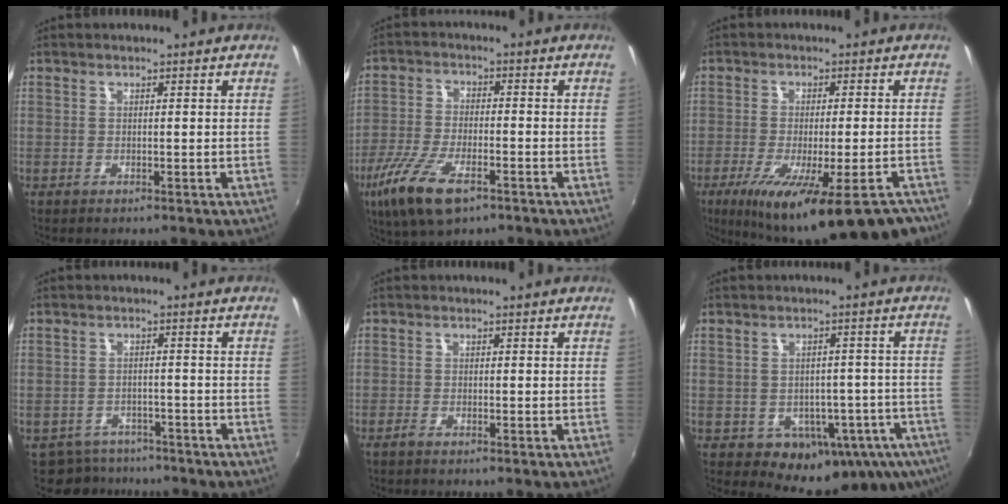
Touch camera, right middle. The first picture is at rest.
{"total": 11.7, "force": [-6.6, 4.3, 8.6], "torque": [-0.197, -0.028, -0.128]}
{"total": 18.5, "force": [-12.6, 3.7, 13.1], "torque": [-0.221, -0.062, -0.182]}
{"total": 5.9, "force": [-4.9, 3.3, 0.3], "torque": [-0.017, 0.006, -0.075]}
{"total": 1.3, "force": [-1.1, 0.1, 0.6], "torque": [-0.016, -0.004, -0.026]}
{"total": 13.1, "force": [-5.6, 9.4, 7.2], "torque": [-0.127, -0.003, -0.052]}